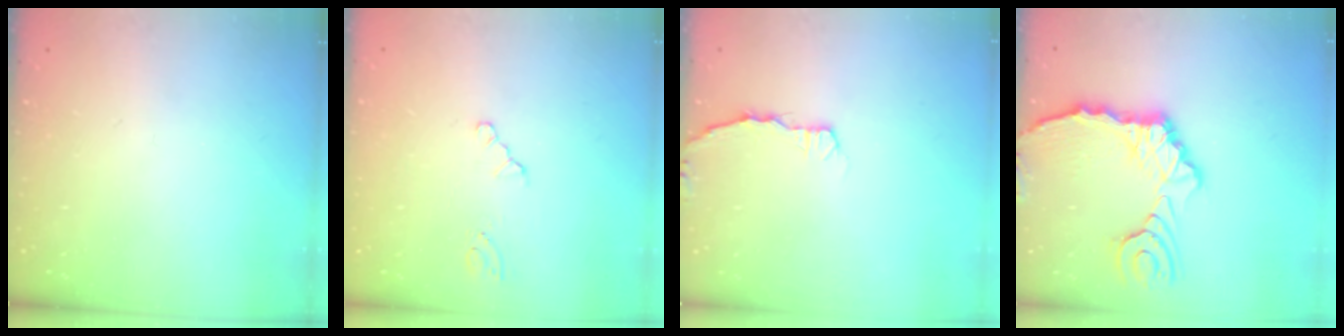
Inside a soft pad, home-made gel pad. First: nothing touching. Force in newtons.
{"total": 0.0}
{"total": 2.9, "press": 2.9, "slide": 0.4}
{"total": 12.5, "press": 12.4, "slide": 1.9}